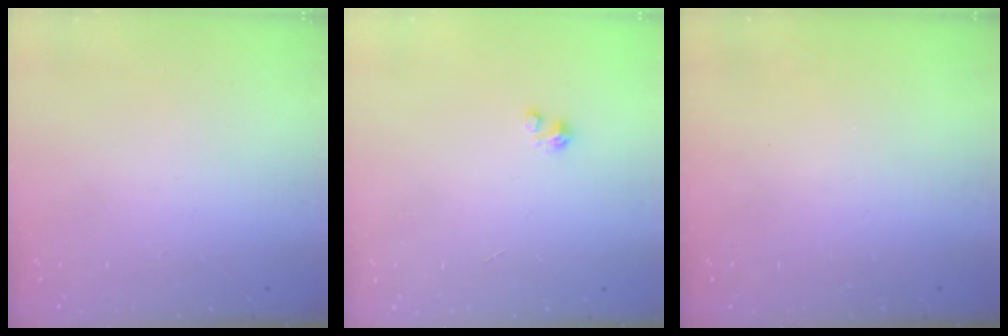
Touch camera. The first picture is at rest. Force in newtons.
{"total": 1.2, "press": 1.1, "slide": 0.1}
{"total": 0.0}